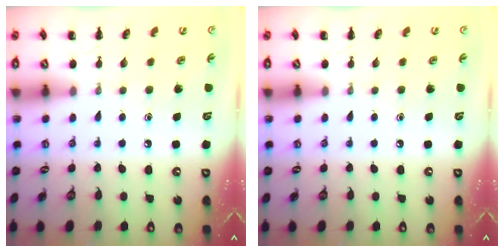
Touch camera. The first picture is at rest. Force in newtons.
{"total": 0.0}